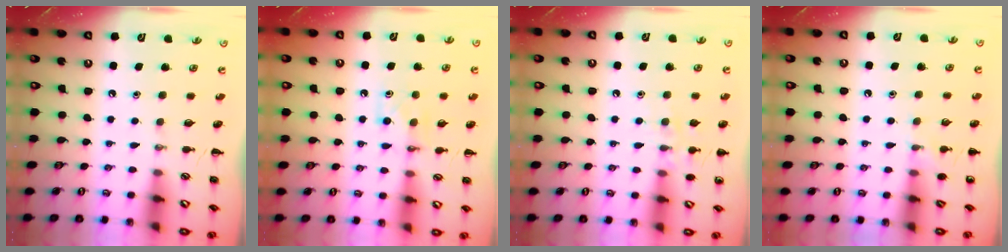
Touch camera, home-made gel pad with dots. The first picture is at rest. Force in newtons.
{"total": 5.1, "press": 4.9, "slide": 1.4}
{"total": 7.9, "press": 7.8, "slide": 1.6}
{"total": 7.0, "press": 6.7, "slide": 1.9}